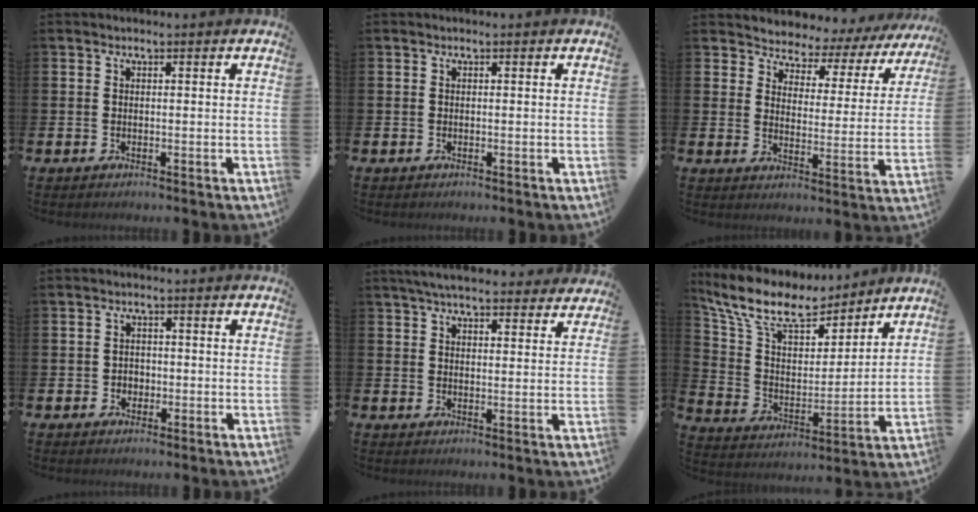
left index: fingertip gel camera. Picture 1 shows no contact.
{"total": 0.0}
{"total": 3.7, "force": [3.3, 1.5, -0.4], "torque": [-0.023, -0.035, 0.048]}
{"total": 1.6, "force": [-0.3, 1.5, 0.4], "torque": [-0.002, 0.004, -0.011]}
{"total": 5.5, "force": [5.2, 0.9, 1.5], "torque": [-0.043, -0.018, 0.095]}
{"total": 11.7, "force": [9.8, 4.5, 4.5], "torque": [-0.136, -0.059, 0.172]}